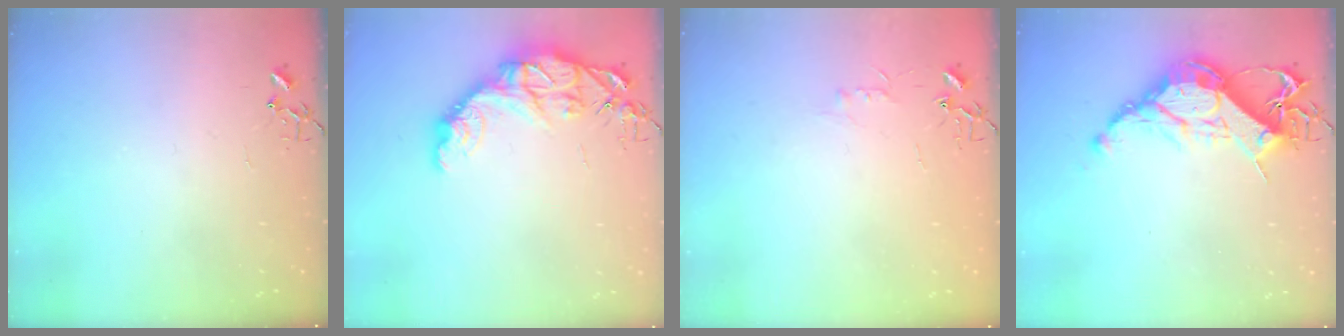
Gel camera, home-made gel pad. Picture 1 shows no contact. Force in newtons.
{"total": 14.1, "press": 14.1, "slide": 1.0}
{"total": 4.4, "press": 4.4, "slide": 0.5}
{"total": 15.5, "press": 15.5, "slide": 1.4}